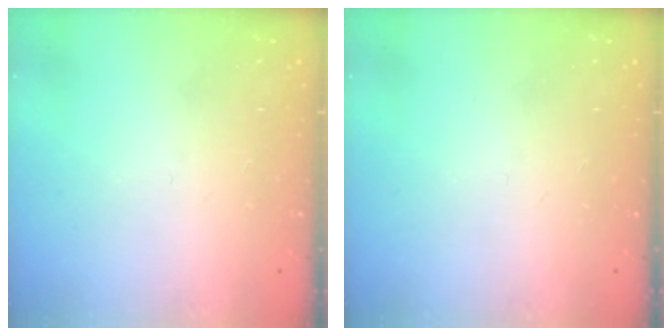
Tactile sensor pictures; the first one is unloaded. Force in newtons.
{"total": 0.0}